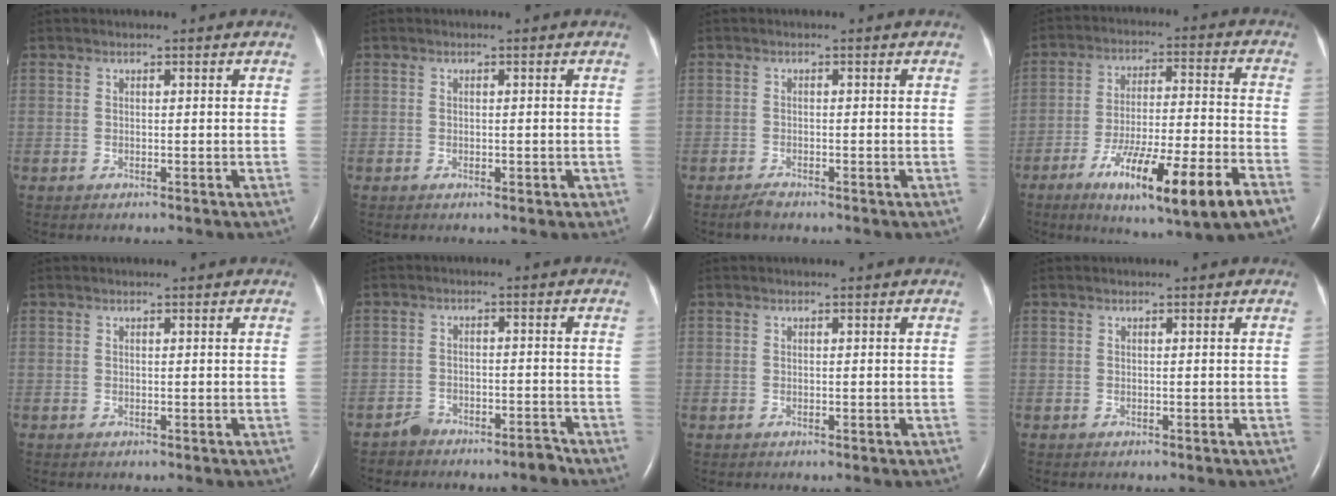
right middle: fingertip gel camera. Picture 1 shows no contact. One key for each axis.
{"total": 1.4, "fx": -0.6, "fy": 0.8, "fz": 1.0, "tx": -0.015, "ty": 0.000, "tz": -0.003}
{"total": 1.3, "fx": -1.2, "fy": 0.2, "fz": 0.6, "tx": -0.020, "ty": -0.004, "tz": -0.020}
{"total": 17.4, "fx": -9.4, "fy": 0.8, "fz": 14.6, "tx": -0.229, "ty": -0.026, "tz": -0.146}
{"total": 0.0}
{"total": 3.3, "fx": -3.2, "fy": 0.8, "fz": 0.0, "tx": 0.005, "ty": 0.003, "tz": -0.054}
{"total": 0.0}
{"total": 0.0}